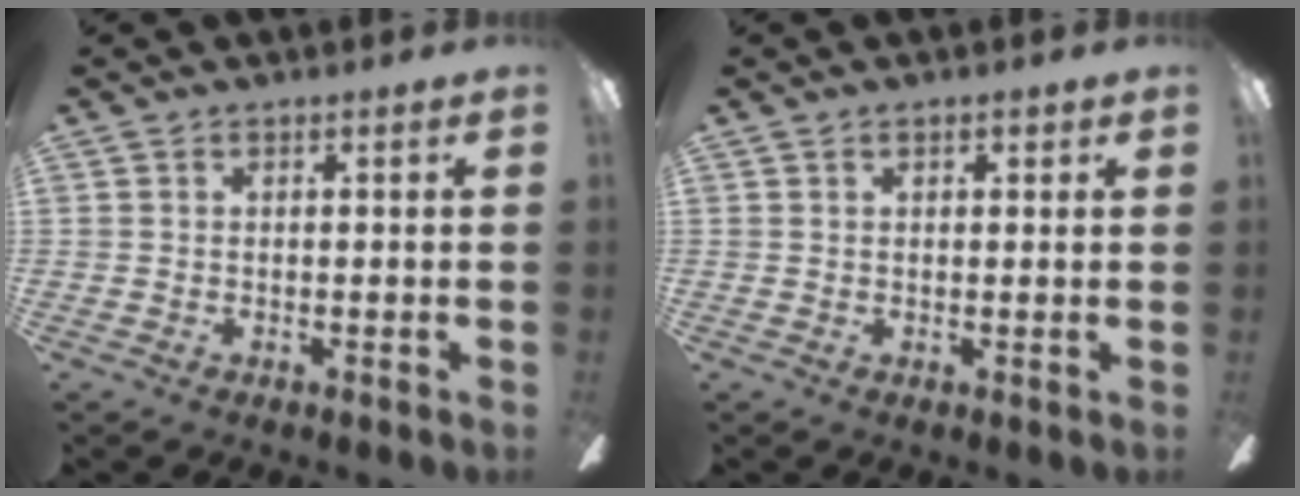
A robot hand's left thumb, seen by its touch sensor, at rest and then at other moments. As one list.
[{"total": 1.3, "force": [0.6, 0.9, 0.7], "torque": [-0.007, 0.000, 0.010]}]